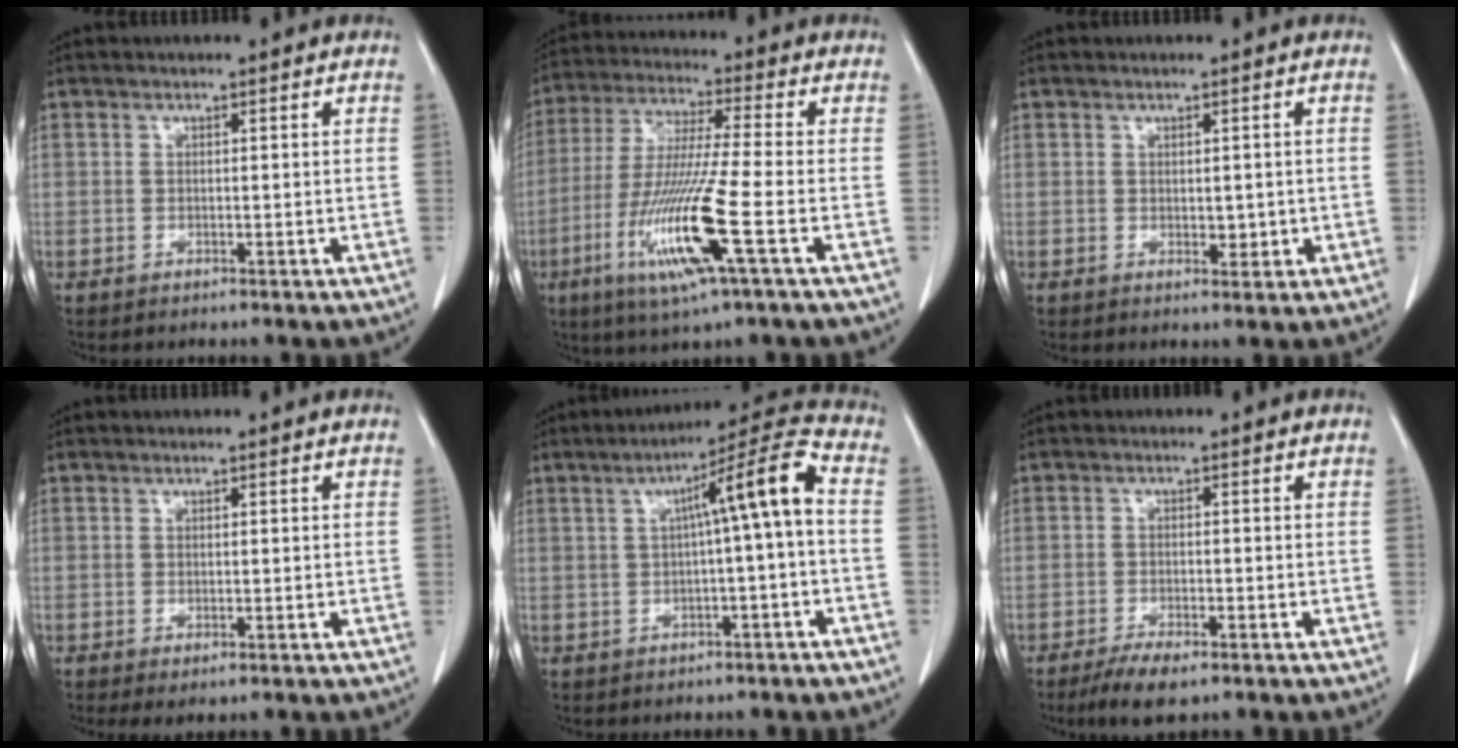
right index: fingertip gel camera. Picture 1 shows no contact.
{"total": 14.5, "force": [-5.2, -0.5, 13.5], "torque": [-0.282, -0.027, -0.104]}
{"total": 1.9, "force": [-0.1, 1.1, 1.5], "torque": [-0.018, -0.003, 0.004]}
{"total": 1.9, "force": [-1.1, 0.6, 1.4], "torque": [-0.017, -0.004, -0.014]}
{"total": 8.8, "force": [0.2, -0.1, 8.8], "torque": [-0.132, 0.028, 0.001]}
{"total": 4.6, "force": [-3.4, 1.1, 3.0], "torque": [-0.058, -0.007, -0.057]}